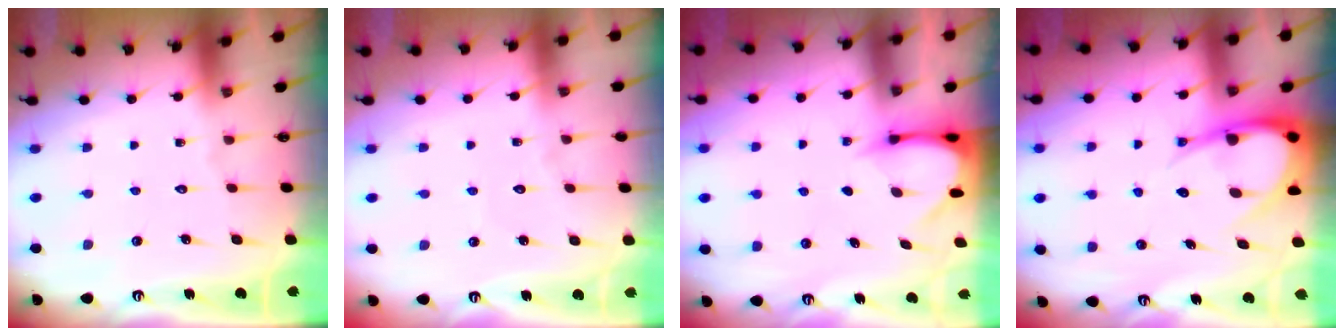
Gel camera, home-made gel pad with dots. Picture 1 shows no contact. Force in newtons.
{"total": 2.3, "press": 2.3, "slide": 0.2}
{"total": 3.8, "press": 3.8, "slide": 0.3}
{"total": 10.0, "press": 9.9, "slide": 0.9}